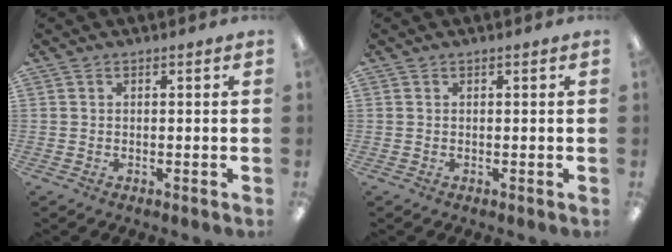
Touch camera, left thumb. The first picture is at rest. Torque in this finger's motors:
{"motor_torque": [0.01, 0.01, 0.03, 0.07, 0.02]}